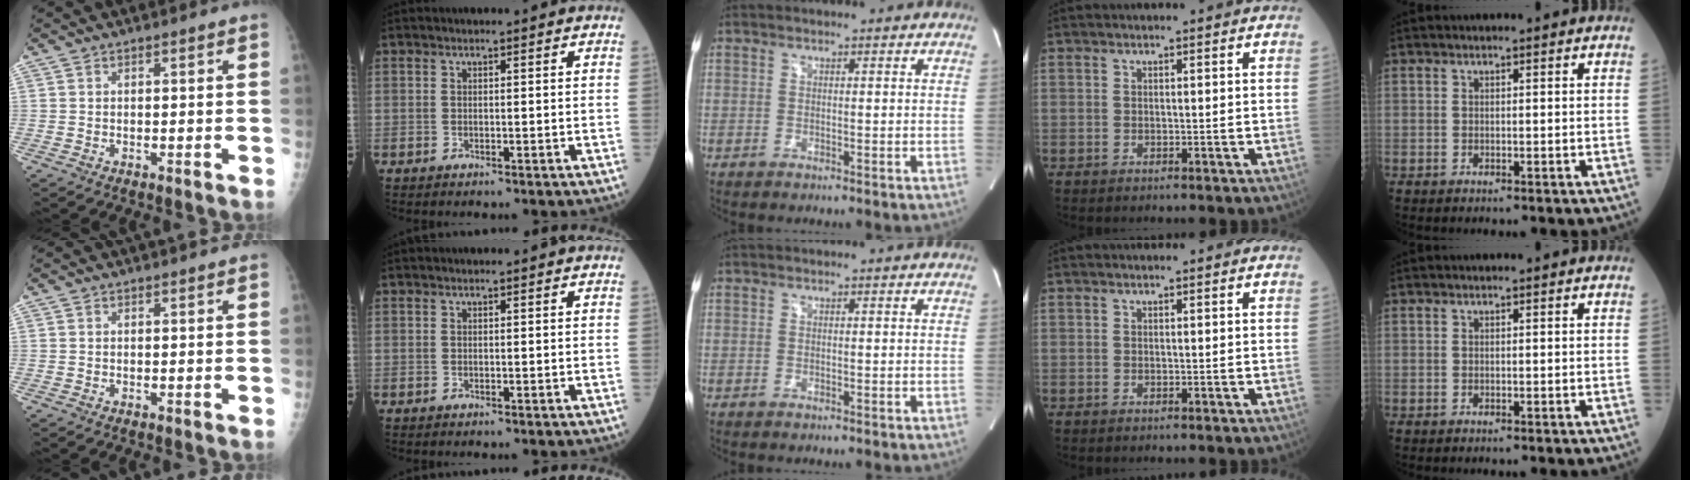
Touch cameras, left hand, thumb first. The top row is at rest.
{}